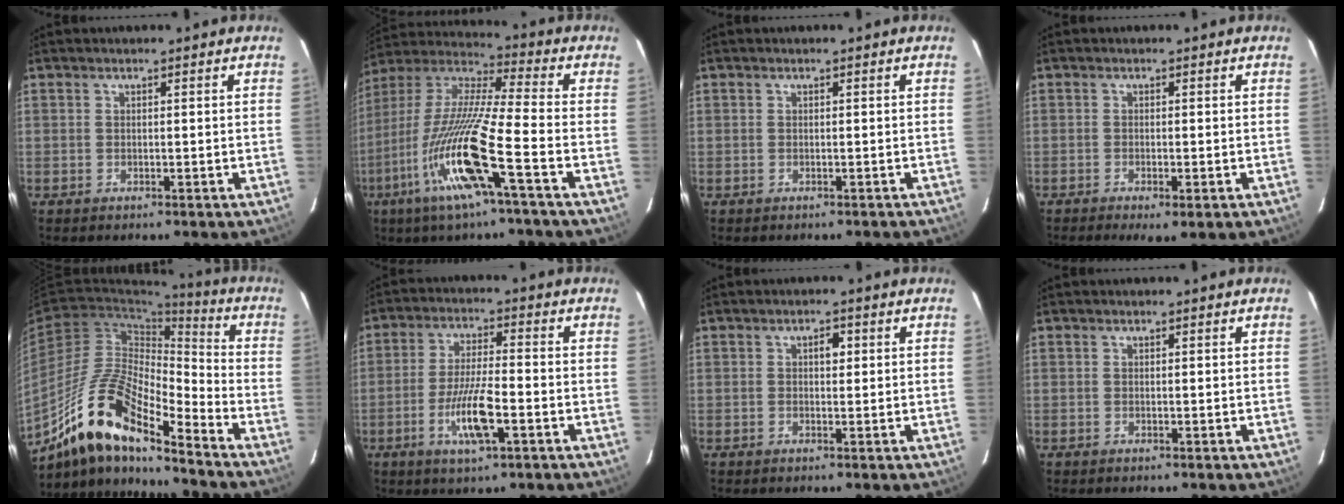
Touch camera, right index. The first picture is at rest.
{"total": 17.3, "force": [-6.9, 0.2, 15.9], "torque": [-0.336, -0.017, -0.140]}
{"total": 1.8, "force": [-1.6, 0.9, 0.2], "torque": [0.002, 0.002, -0.021]}
{"total": 4.2, "force": [-2.5, 1.0, 3.2], "torque": [-0.046, -0.013, -0.034]}
{"total": 15.5, "force": [-11.7, 3.3, 9.6], "torque": [-0.181, 0.014, -0.212]}
{"total": 8.6, "force": [-3.1, 1.2, 7.9], "torque": [-0.152, -0.007, -0.057]}
{"total": 1.9, "force": [0.6, 1.0, 1.6], "torque": [-0.025, 0.005, 0.008]}
{"total": 0.0}